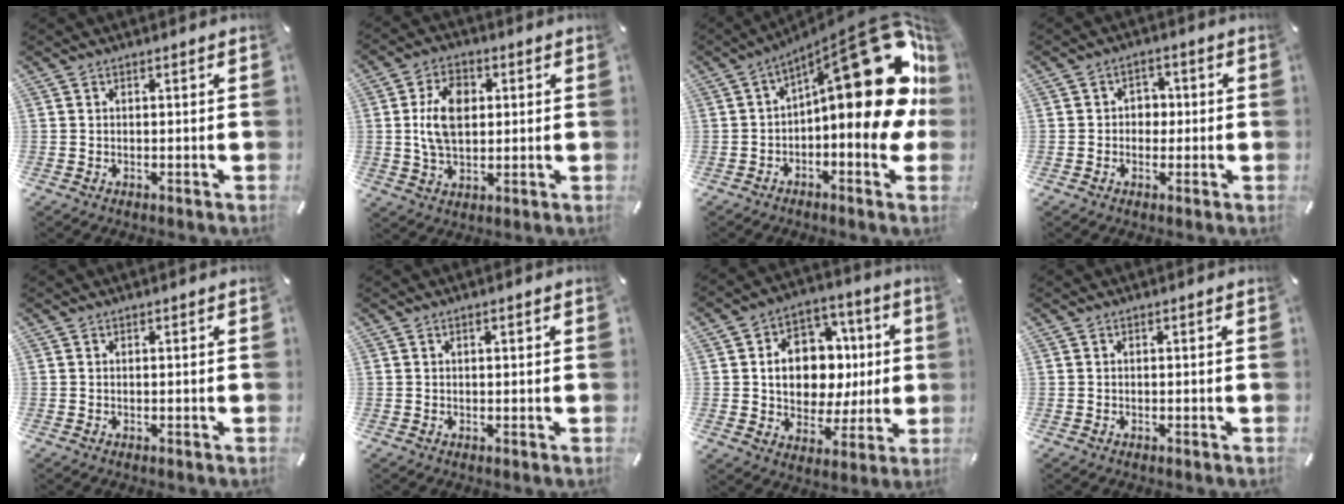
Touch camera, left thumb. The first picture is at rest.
{"total": 9.8, "force": [1.4, 6.7, 7.0], "torque": [-0.141, 0.008, 0.022]}
{"total": 30.9, "force": [7.4, 11.8, 27.6], "torque": [-0.344, -0.076, 0.145]}
{"total": 4.0, "force": [-0.7, 3.6, 1.6], "torque": [-0.019, 0.007, -0.019]}
{"total": 0.0}
{"total": 1.0, "force": [0.3, 0.3, 0.9], "torque": [-0.017, 0.003, 0.003]}
{"total": 13.8, "force": [0.8, 11.5, 7.6], "torque": [-0.113, -0.004, 0.023]}
{"total": 0.0}